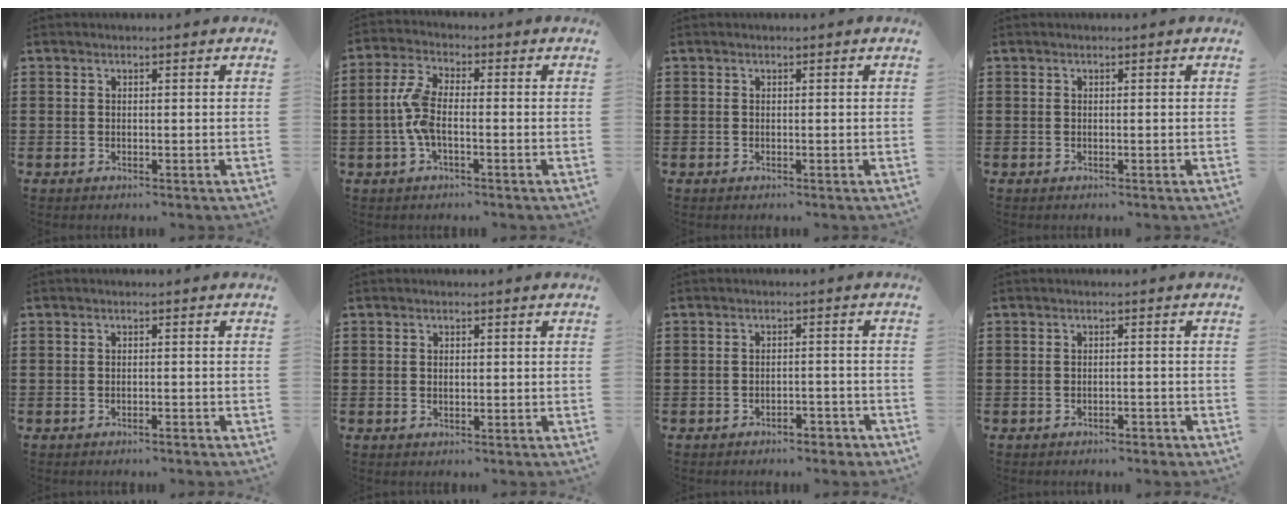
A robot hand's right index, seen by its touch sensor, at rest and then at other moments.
{"total": 5.8, "force": [-0.9, 2.4, 5.2], "torque": [-0.137, -0.007, -0.027]}
{"total": 0.0}
{"total": 0.0}
{"total": 0.8, "force": [-0.6, 0.0, 0.4], "torque": [-0.011, -0.002, -0.013]}
{"total": 0.8, "force": [0.1, 0.4, 0.7], "torque": [-0.015, 0.003, 0.001]}
{"total": 2.2, "force": [-2.1, 0.5, 0.6], "torque": [-0.017, 0.003, -0.043]}
{"total": 1.2, "force": [-1.1, 0.3, 0.4], "torque": [-0.012, 0.000, -0.023]}